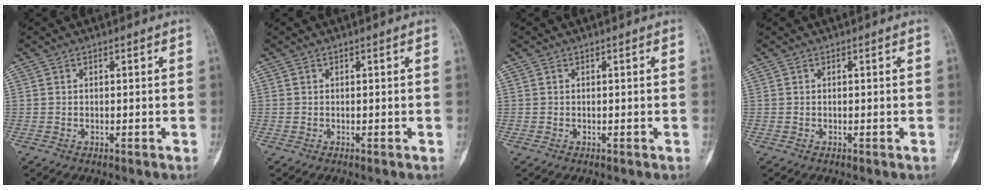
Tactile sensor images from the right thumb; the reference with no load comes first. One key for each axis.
{"total": 0.0}
{"total": 0.0}
{"total": 0.0}